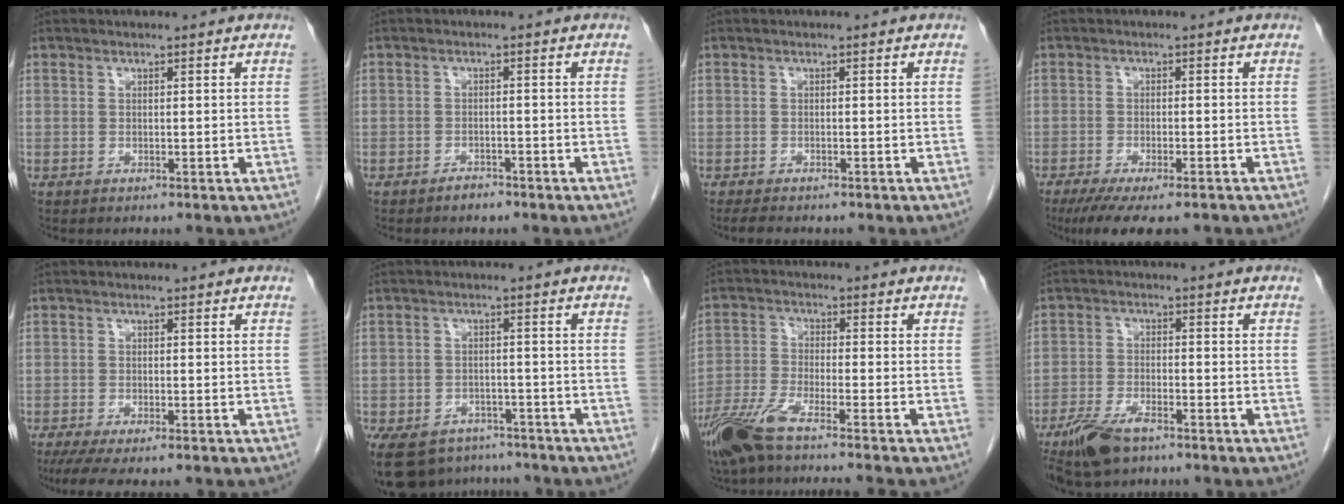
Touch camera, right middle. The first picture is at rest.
{"total": 1.5, "force": [-1.3, 0.5, 0.4], "torque": [-0.013, -0.001, -0.018]}
{"total": 3.4, "force": [-2.8, 0.9, 1.6], "torque": [-0.025, -0.008, -0.037]}
{"total": 9.7, "force": [-7.5, 2.0, 5.7], "torque": [-0.081, -0.016, -0.113]}
{"total": 8.1, "force": [-6.5, 1.3, 4.5], "torque": [-0.065, -0.014, -0.100]}
{"total": 13.5, "force": [-10.4, 7.3, 4.6], "torque": [-0.107, 0.000, -0.140]}
{"total": 10.6, "force": [-8.5, -0.2, 6.3], "torque": [-0.119, -0.030, -0.153]}
{"total": 7.5, "force": [-5.4, 2.4, 4.6], "torque": [-0.095, -0.012, -0.099]}